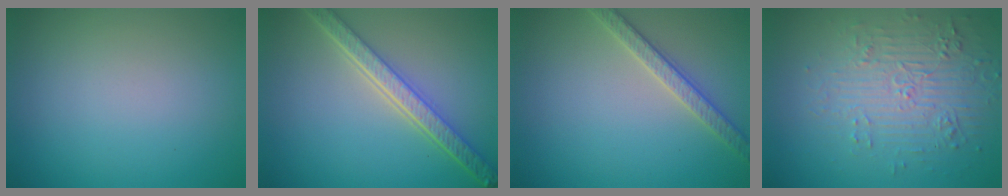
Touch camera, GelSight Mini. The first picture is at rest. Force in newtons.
{"total": 5.5, "press": 4.1, "slide": 3.7}
{"total": 2.7, "press": 2.7, "slide": 0.1}
{"total": 4.2, "press": 3.7, "slide": 2.0}